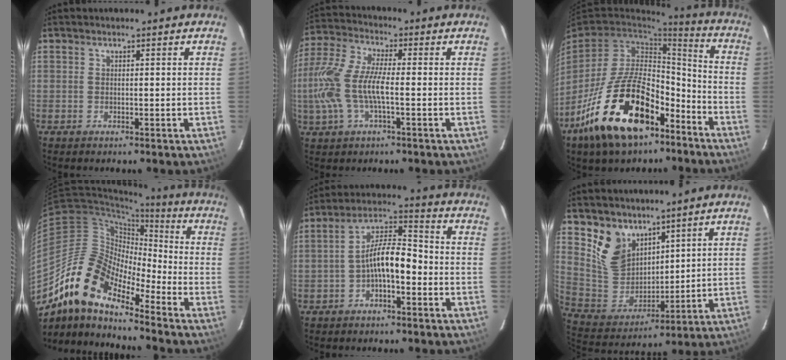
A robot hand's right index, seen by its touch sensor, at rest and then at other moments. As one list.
[{"total": 13.4, "force": [-2.3, 4.4, 12.5], "torque": [-0.271, 0.001, -0.046]}, {"total": 23.1, "force": [-13.0, 11.4, 15.2], "torque": [-0.289, 0.004, -0.209]}, {"total": 15.3, "force": [-11.6, 5.3, 8.6], "torque": [-0.142, 0.001, -0.238]}, {"total": 8.2, "force": [-3.0, 3.0, 7.0], "torque": [-0.136, 0.026, -0.053]}, {"total": 10.9, "force": [7.4, 7.1, 3.7], "torque": [-0.076, 0.005, 0.168]}]